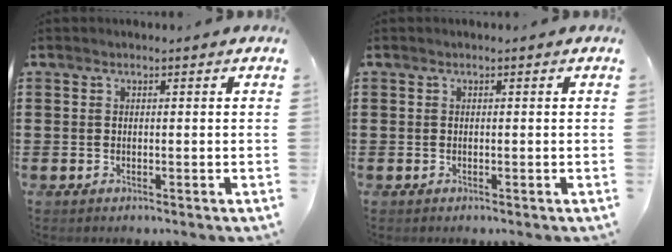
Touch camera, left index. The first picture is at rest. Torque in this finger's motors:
{"motor_torque": [0.01, -0.01, -0.01, -0.01]}